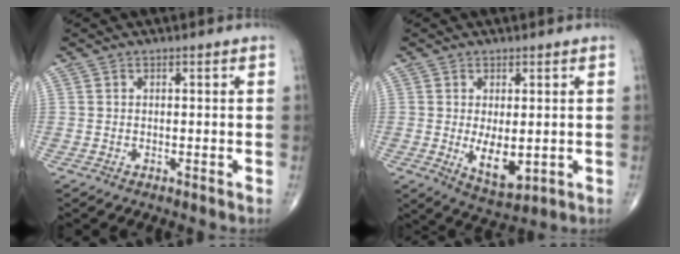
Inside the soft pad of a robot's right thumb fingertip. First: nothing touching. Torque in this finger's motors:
{"motor_torque": [1.46, 3.55, 0.26, 0.39, 0.11]}